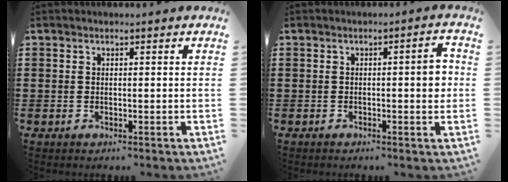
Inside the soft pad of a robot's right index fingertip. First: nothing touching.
{"total": 3.7, "force": [-0.1, 0.7, 3.7], "torque": [-0.046, -0.005, -0.008]}